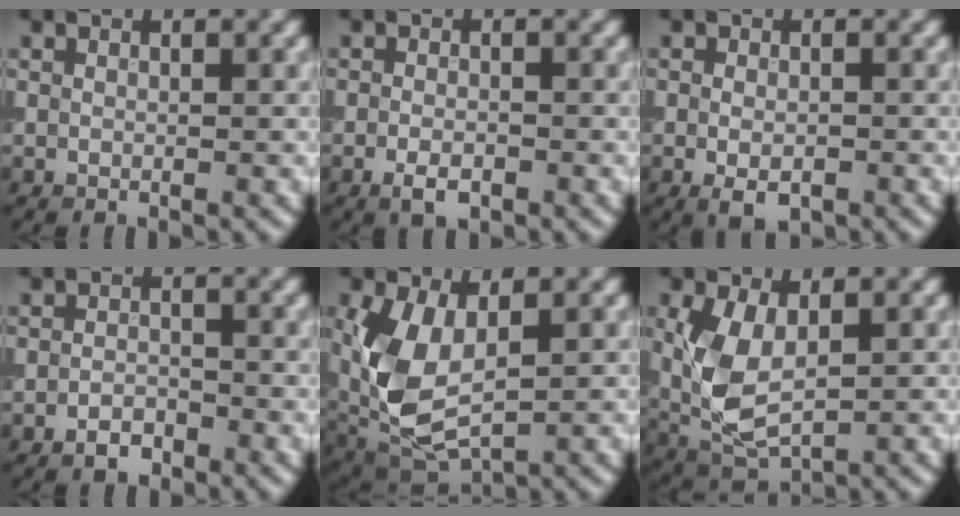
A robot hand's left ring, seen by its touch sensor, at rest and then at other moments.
{"total": 2.0, "force": [-0.9, 1.0, 1.5], "torque": [-0.026, -0.003, -0.018]}
{"total": 2.5, "force": [-0.8, 1.4, 1.9], "torque": [-0.034, -0.006, -0.013]}
{"total": 1.6, "force": [-1.1, 0.8, 0.8], "torque": [-0.012, 0.003, -0.023]}
{"total": 8.4, "force": [0.5, 4.6, 7.0], "torque": [-0.177, -0.012, 0.017]}
{"total": 6.1, "force": [0.5, 3.3, 5.2], "torque": [-0.130, -0.008, 0.017]}